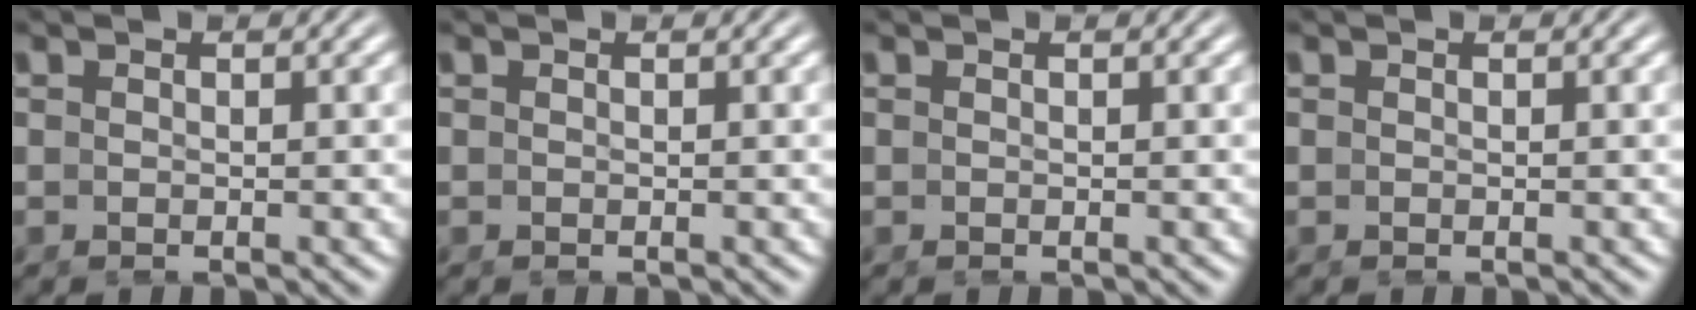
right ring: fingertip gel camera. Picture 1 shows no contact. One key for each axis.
{"total": 0.0}
{"total": 0.0}
{"total": 0.0}